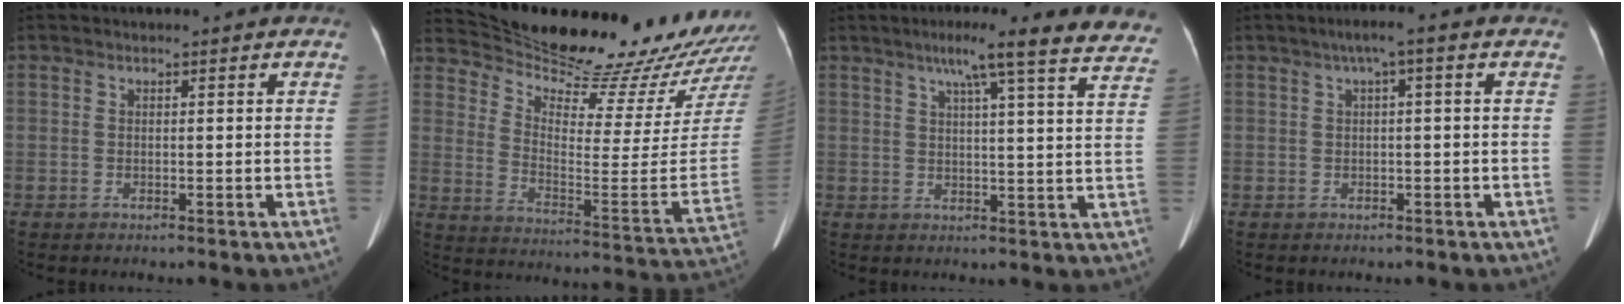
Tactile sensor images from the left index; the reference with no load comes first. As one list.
[{"total": 27.5, "force": [25.7, 2.5, 9.6], "torque": [-0.157, -0.116, 0.340]}, {"total": 18.2, "force": [15.3, 0.4, 9.8], "torque": [-0.128, -0.013, 0.174]}, {"total": 3.1, "force": [1.0, 0.1, 2.9], "torque": [-0.048, 0.019, 0.016]}]